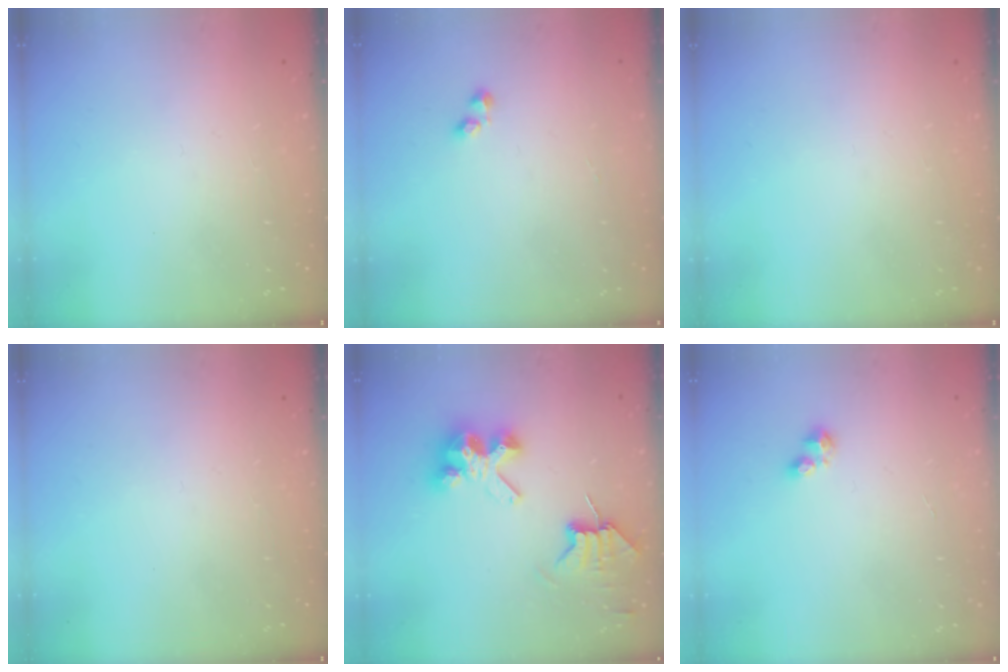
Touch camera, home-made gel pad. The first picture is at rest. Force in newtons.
{"total": 1.6, "press": 1.5, "slide": 0.4}
{"total": 0.0}
{"total": 0.0}
{"total": 7.3, "press": 7.3, "slide": 0.6}
{"total": 2.5, "press": 2.5, "slide": 0.4}